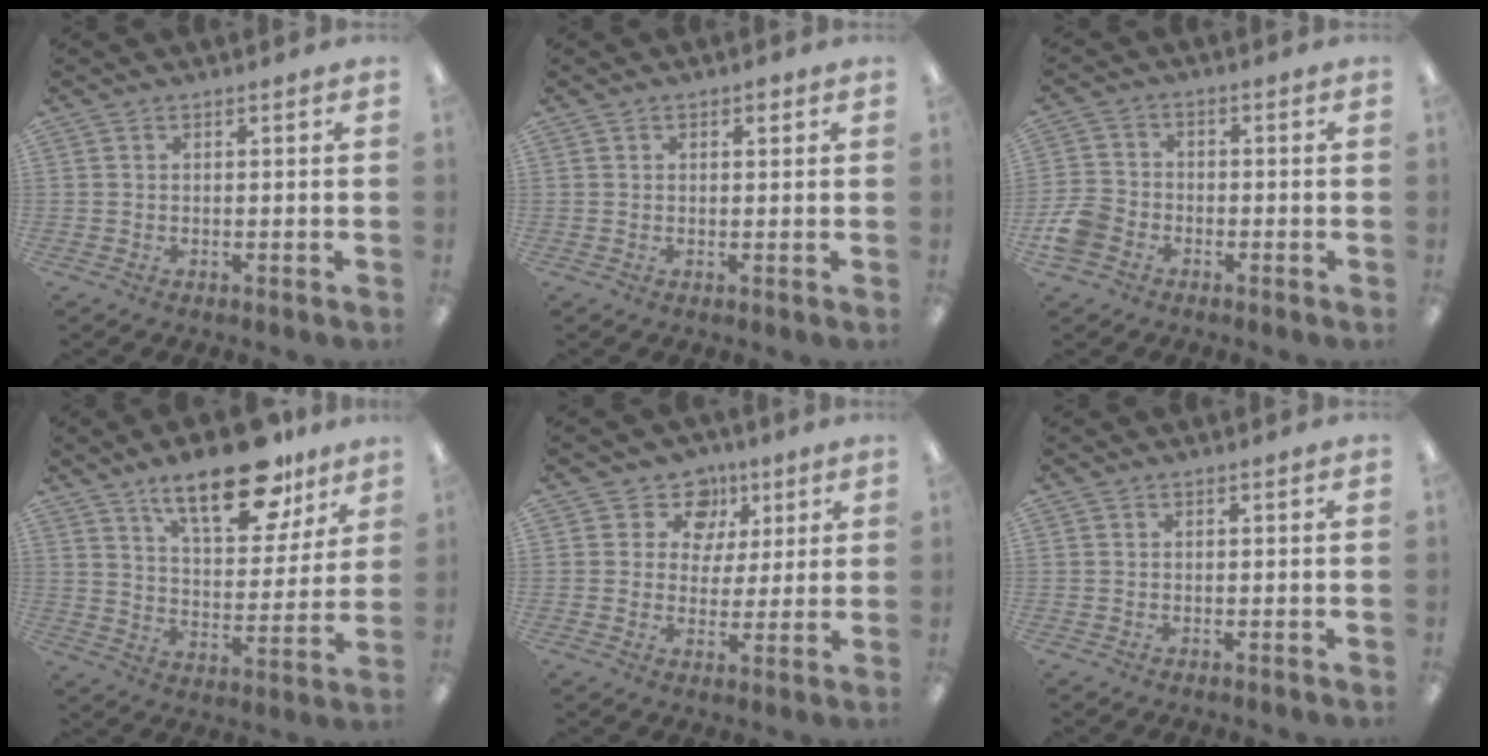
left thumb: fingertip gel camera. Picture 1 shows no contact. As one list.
[{"total": 1.9, "force": [0.7, 1.0, 1.4], "torque": [-0.013, -0.002, 0.009]}, {"total": 6.7, "force": [-3.2, 5.0, 3.1], "torque": [-0.071, 0.018, -0.060]}, {"total": 19.8, "force": [13.3, 8.3, 12.1], "torque": [-0.177, -0.073, 0.220]}, {"total": 8.9, "force": [4.3, 7.4, 2.4], "torque": [-0.041, -0.019, 0.079]}, {"total": 0.0}]